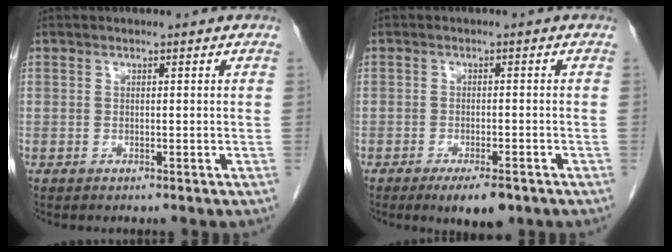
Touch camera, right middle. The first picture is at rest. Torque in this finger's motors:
{"motor_torque": [0.64, -0.46, 0.27, 0.05]}